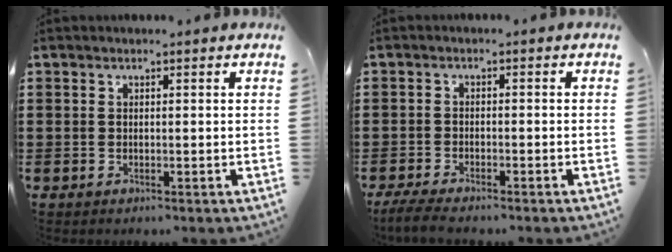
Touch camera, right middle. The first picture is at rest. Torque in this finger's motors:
{"motor_torque": [0.88, -0.13, 0.08, 0.05]}